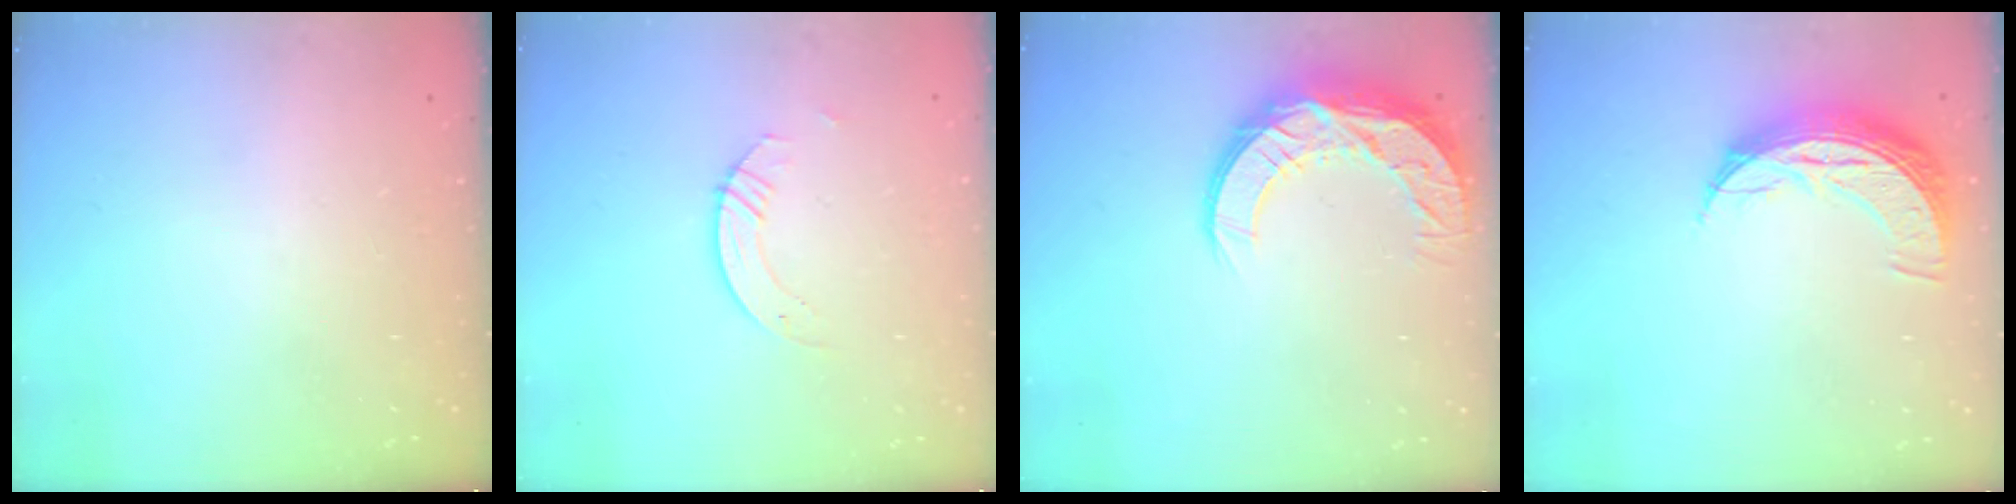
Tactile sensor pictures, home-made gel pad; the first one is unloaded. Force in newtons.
{"total": 2.8, "press": 2.8, "slide": 0.2}
{"total": 12.6, "press": 12.6, "slide": 0.7}
{"total": 10.1, "press": 10.1, "slide": 0.7}